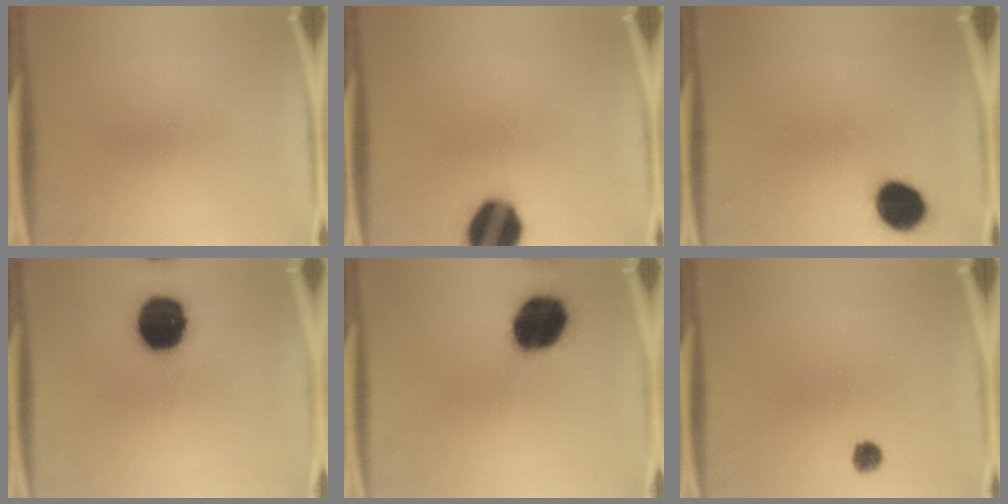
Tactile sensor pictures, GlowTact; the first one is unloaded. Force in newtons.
{"total": 14.6}
{"total": 9.2}
{"total": 17.2}
{"total": 18.5}
{"total": 2.3}